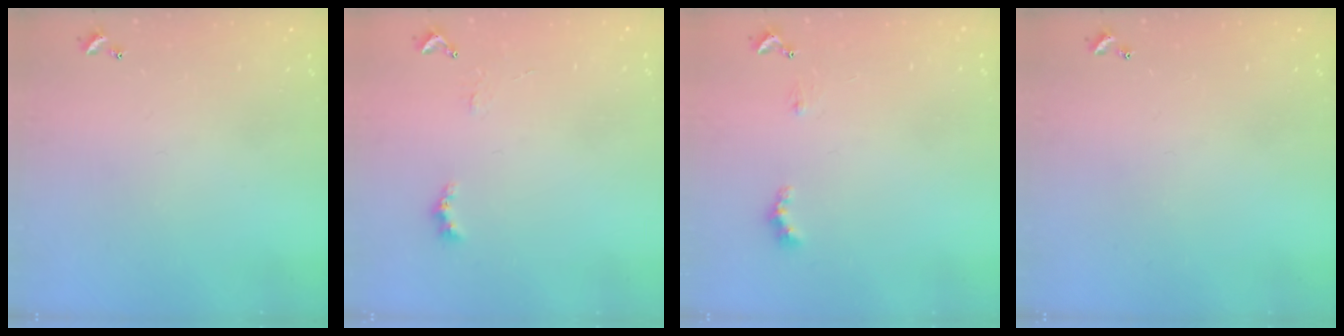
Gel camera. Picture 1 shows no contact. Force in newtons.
{"total": 2.0, "press": 1.9, "slide": 0.6}
{"total": 1.7, "press": 1.6, "slide": 0.5}
{"total": 0.0}